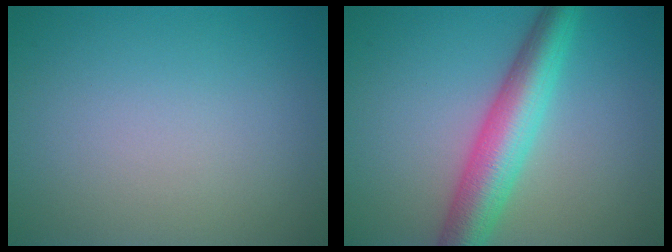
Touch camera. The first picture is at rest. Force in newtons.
{"total": 6.4, "press": 6.3, "slide": 0.2}